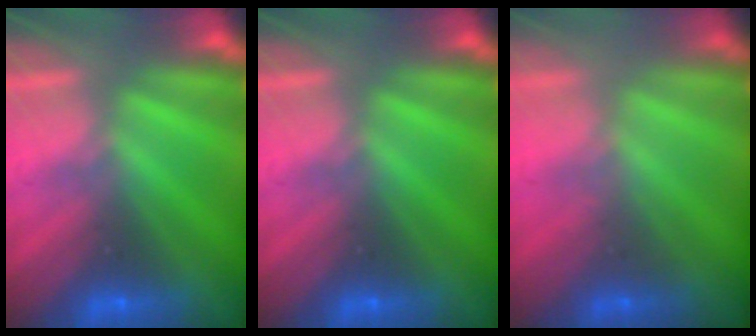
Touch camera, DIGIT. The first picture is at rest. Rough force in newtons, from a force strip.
{"total": 0.0}
{"total": 1.8}